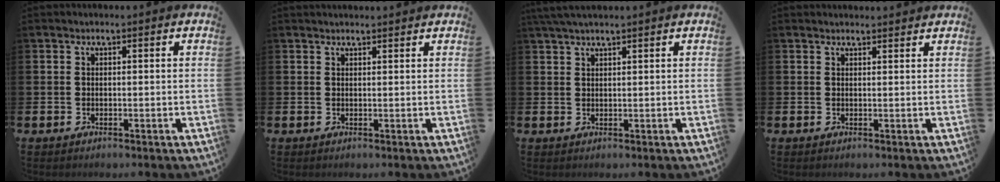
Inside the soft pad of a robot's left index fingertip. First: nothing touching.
{"total": 1.2, "force": [1.2, 0.2, 0.1], "torque": [0.007, -0.003, 0.019]}
{"total": 2.5, "force": [2.2, 0.1, 1.2], "torque": [-0.031, 0.002, 0.041]}
{"total": 1.3, "force": [1.3, 0.1, 0.0], "torque": [0.009, -0.005, 0.021]}